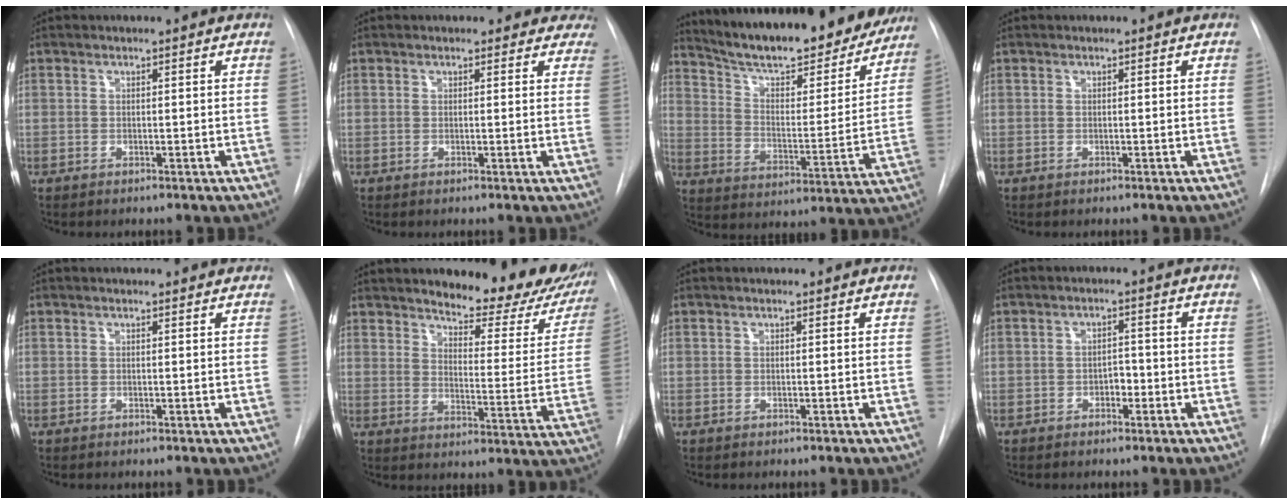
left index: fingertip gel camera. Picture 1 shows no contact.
{"total": 5.5, "force": [4.8, 2.5, 0.3], "torque": [0.032, -0.009, 0.026]}
{"total": 24.5, "force": [21.7, 5.1, 10.1], "torque": [-0.160, -0.022, 0.303]}
{"total": 0.0}
{"total": 3.0, "force": [2.8, 0.8, 0.7], "torque": [-0.014, 0.018, 0.026]}
{"total": 19.9, "force": [16.9, 5.3, 9.0], "torque": [-0.098, -0.054, 0.195]}
{"total": 1.0, "force": [1.0, 0.2, 0.2], "torque": [-0.009, 0.010, 0.010]}
{"total": 2.1, "force": [-0.9, 1.3, 1.4], "torque": [-0.014, 0.007, -0.014]}